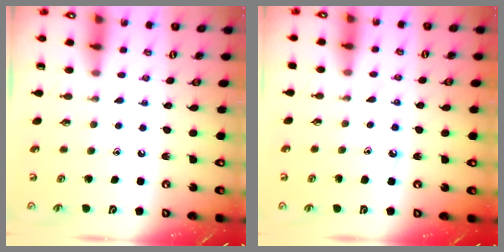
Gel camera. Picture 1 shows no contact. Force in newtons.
{"total": 6.8, "press": 6.8, "slide": 0.5}